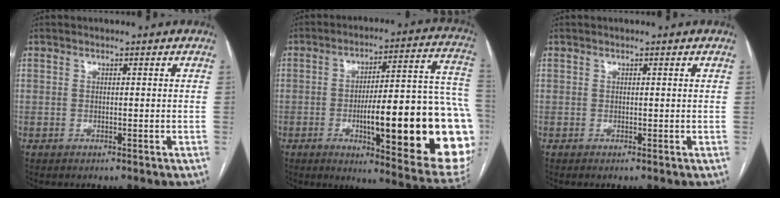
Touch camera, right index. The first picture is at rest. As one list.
[{"total": 28.5, "force": [-5.6, 4.4, 27.6], "torque": [-0.289, 0.005, -0.073]}, {"total": 0.0}]